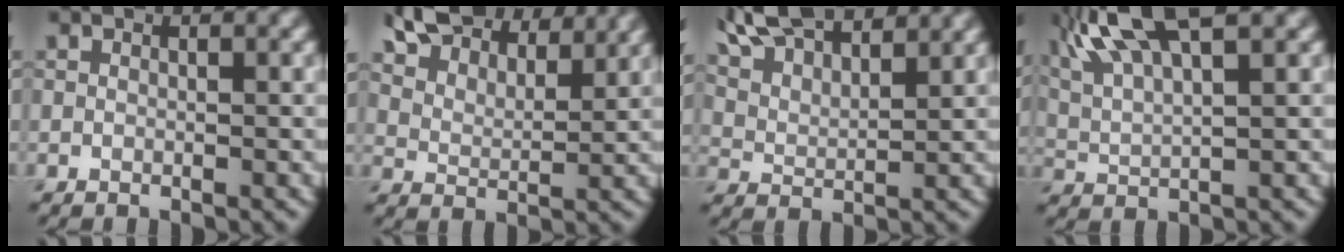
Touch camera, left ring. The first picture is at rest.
{"total": 9.0, "force": [7.8, 2.7, 3.6], "torque": [-0.081, 0.006, 0.125]}
{"total": 9.8, "force": [8.0, 3.1, 4.9], "torque": [-0.102, 0.022, 0.119]}
{"total": 8.8, "force": [5.2, 2.4, 6.7], "torque": [-0.128, 0.029, 0.089]}